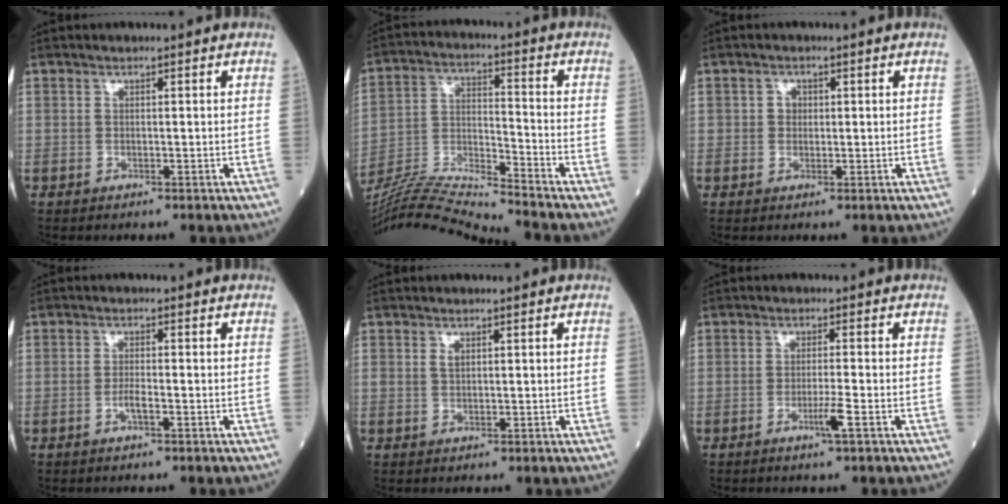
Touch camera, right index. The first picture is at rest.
{"total": 14.4, "force": [-13.6, -2.3, 4.0], "torque": [-0.068, 0.008, -0.251]}
{"total": 1.6, "force": [0.2, 1.4, 0.7], "torque": [-0.010, 0.003, 0.002]}
{"total": 1.8, "force": [-0.8, 0.2, 1.6], "torque": [-0.030, 0.001, -0.016]}
{"total": 0.9, "force": [0.4, 0.5, 0.6], "torque": [-0.014, 0.003, 0.009]}
{"total": 2.8, "force": [-1.3, -0.5, 2.4], "torque": [-0.047, -0.005, -0.028]}